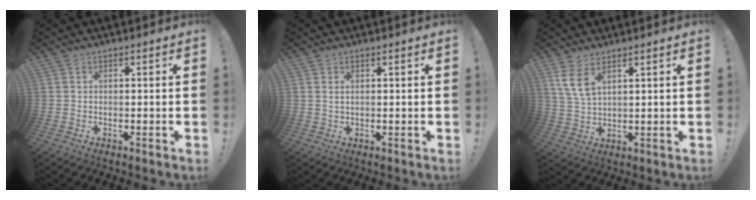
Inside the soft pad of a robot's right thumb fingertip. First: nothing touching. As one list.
[{"total": 1.5, "force": [0.8, 0.7, 1.0], "torque": [-0.015, -0.001, 0.012]}, {"total": 6.4, "force": [3.8, 2.5, 4.5], "torque": [-0.093, -0.018, 0.070]}]